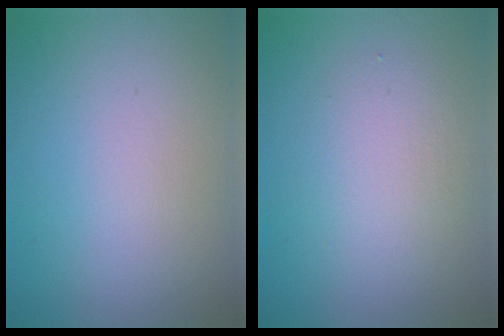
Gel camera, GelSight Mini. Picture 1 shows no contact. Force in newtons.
{"total": 2.6, "press": 2.6, "slide": 0.1}